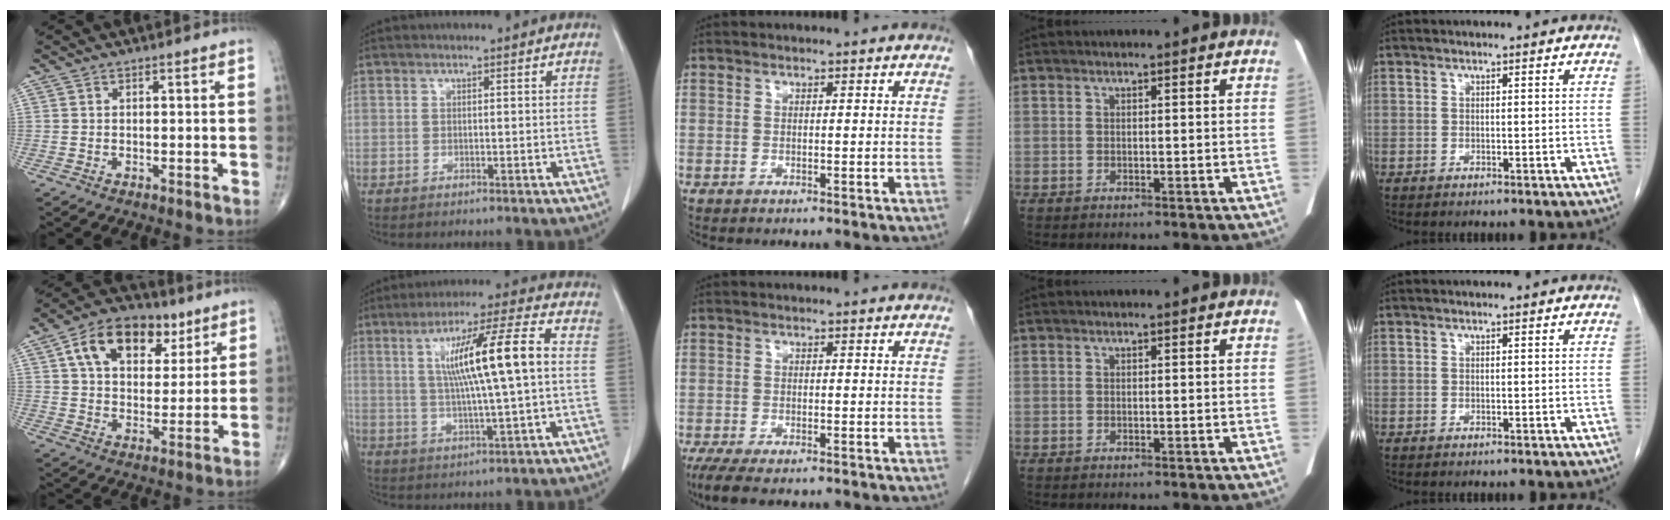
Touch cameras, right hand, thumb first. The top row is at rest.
{"thumb": {"total": 15.9, "force": [7.2, 10.0, 10.1], "torque": [-0.132, -0.011, 0.120]}, "index": {"total": 13.9, "force": [1.6, 0.8, 13.8], "torque": [-0.238, 0.018, 0.029]}, "middle": {"total": 5.8, "force": [-4.2, 1.7, 3.6], "torque": [-0.061, -0.014, -0.068]}}